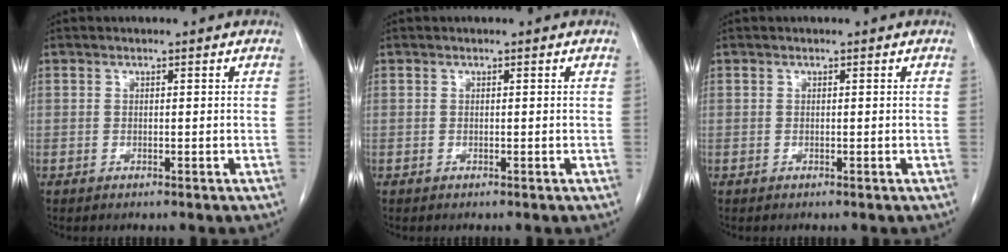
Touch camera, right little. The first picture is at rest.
{"total": 0.0}
{"total": 0.0}